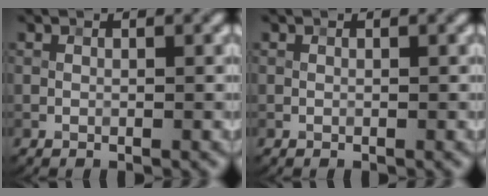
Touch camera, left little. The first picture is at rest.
{"total": 0.0}